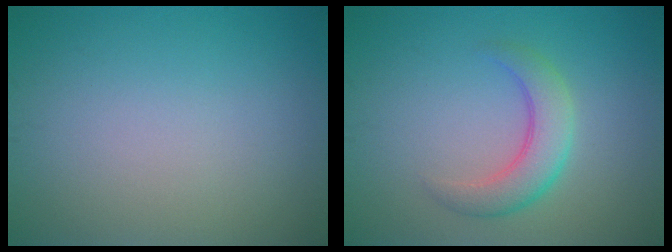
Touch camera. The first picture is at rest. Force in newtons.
{"total": 3.8, "press": 3.8, "slide": 0.4}